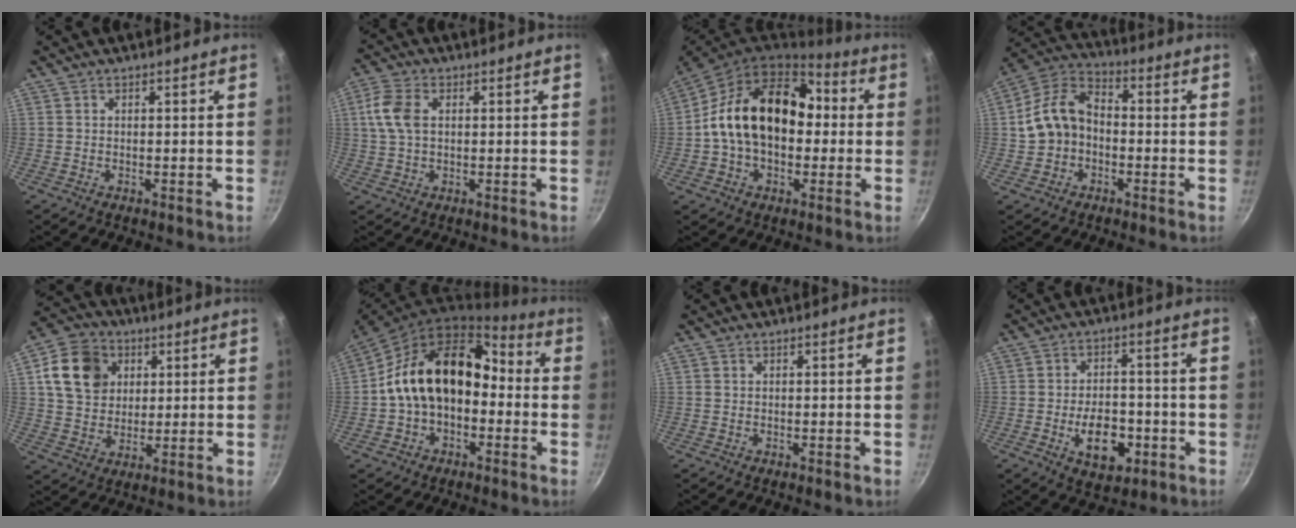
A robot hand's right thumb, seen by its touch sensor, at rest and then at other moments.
{"total": 6.7, "force": [1.4, 4.2, 5.1], "torque": [-0.106, 0.008, 0.022]}
{"total": 19.9, "force": [0.8, 13.9, 14.3], "torque": [-0.205, 0.046, -0.001]}
{"total": 11.2, "force": [-1.2, 8.4, 7.3], "torque": [-0.114, 0.043, -0.037]}
{"total": 13.1, "force": [4.1, 10.6, 6.6], "torque": [-0.097, 0.002, 0.069]}
{"total": 17.8, "force": [-1.4, 12.6, 12.6], "torque": [-0.183, 0.070, -0.033]}
{"total": 0.0}
{"total": 10.4, "force": [-3.2, 6.4, 7.5], "torque": [-0.090, 0.015, -0.044]}